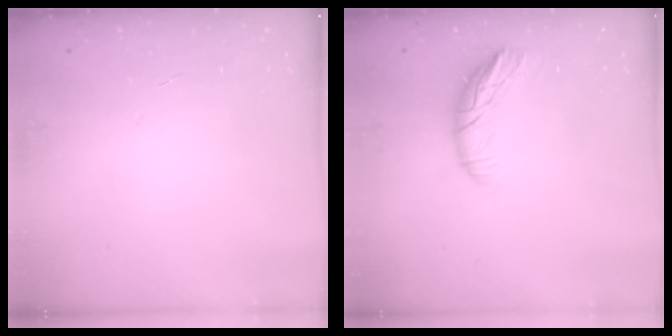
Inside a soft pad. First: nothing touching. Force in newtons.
{"total": 10.4, "press": 10.3, "slide": 1.5}